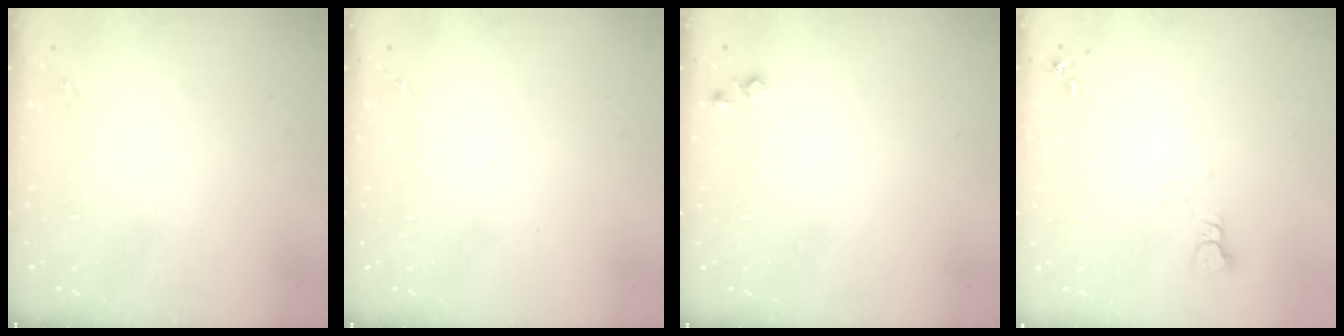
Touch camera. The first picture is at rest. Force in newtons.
{"total": 0.0}
{"total": 4.9, "press": 4.8, "slide": 0.8}
{"total": 3.2, "press": 3.2, "slide": 0.1}